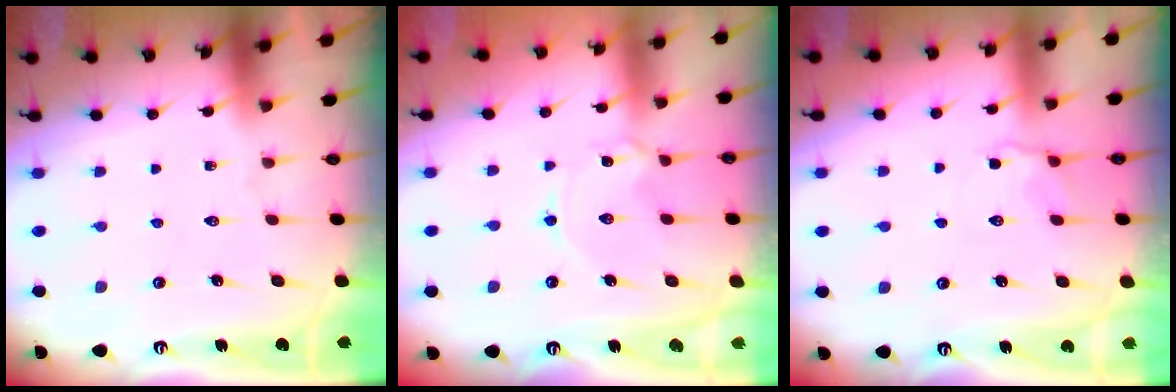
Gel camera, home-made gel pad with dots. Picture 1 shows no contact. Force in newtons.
{"total": 2.8, "press": 2.8, "slide": 0.2}
{"total": 2.8, "press": 2.6, "slide": 1.2}